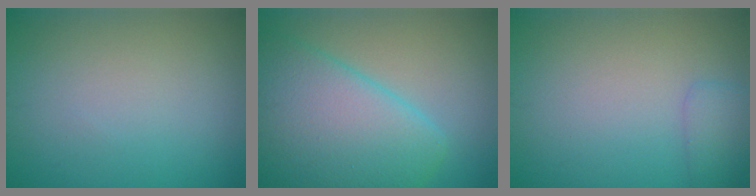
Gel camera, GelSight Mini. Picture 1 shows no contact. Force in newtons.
{"total": 9.3, "press": 9.3, "slide": 0.4}
{"total": 1.6, "press": 1.6, "slide": 0.1}